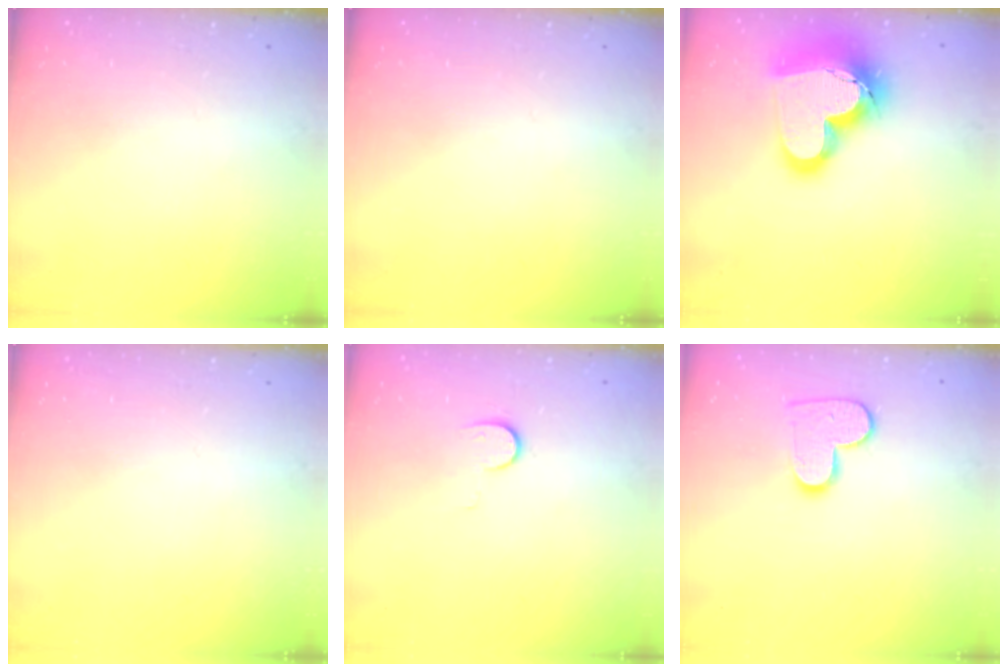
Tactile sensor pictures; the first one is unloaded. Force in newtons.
{"total": 0.0}
{"total": 21.8, "press": 21.7, "slide": 1.8}
{"total": 0.0}
{"total": 6.2, "press": 6.2, "slide": 0.6}
{"total": 9.7, "press": 9.7, "slide": 0.5}